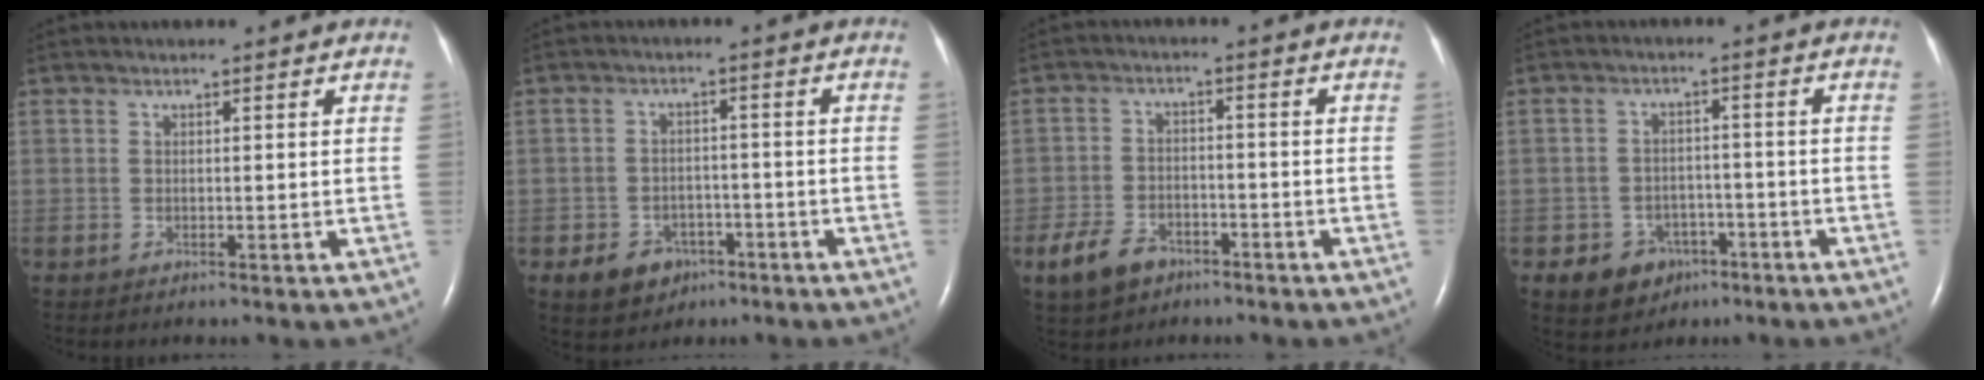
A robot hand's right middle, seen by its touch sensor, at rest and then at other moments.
{"total": 5.6, "force": [-2.9, 4.4, 1.8], "torque": [-0.027, 0.008, -0.036]}
{"total": 6.4, "force": [-3.9, 4.0, 3.0], "torque": [-0.067, -0.001, -0.065]}
{"total": 5.9, "force": [-3.1, 4.9, 1.4], "torque": [-0.021, 0.009, -0.038]}